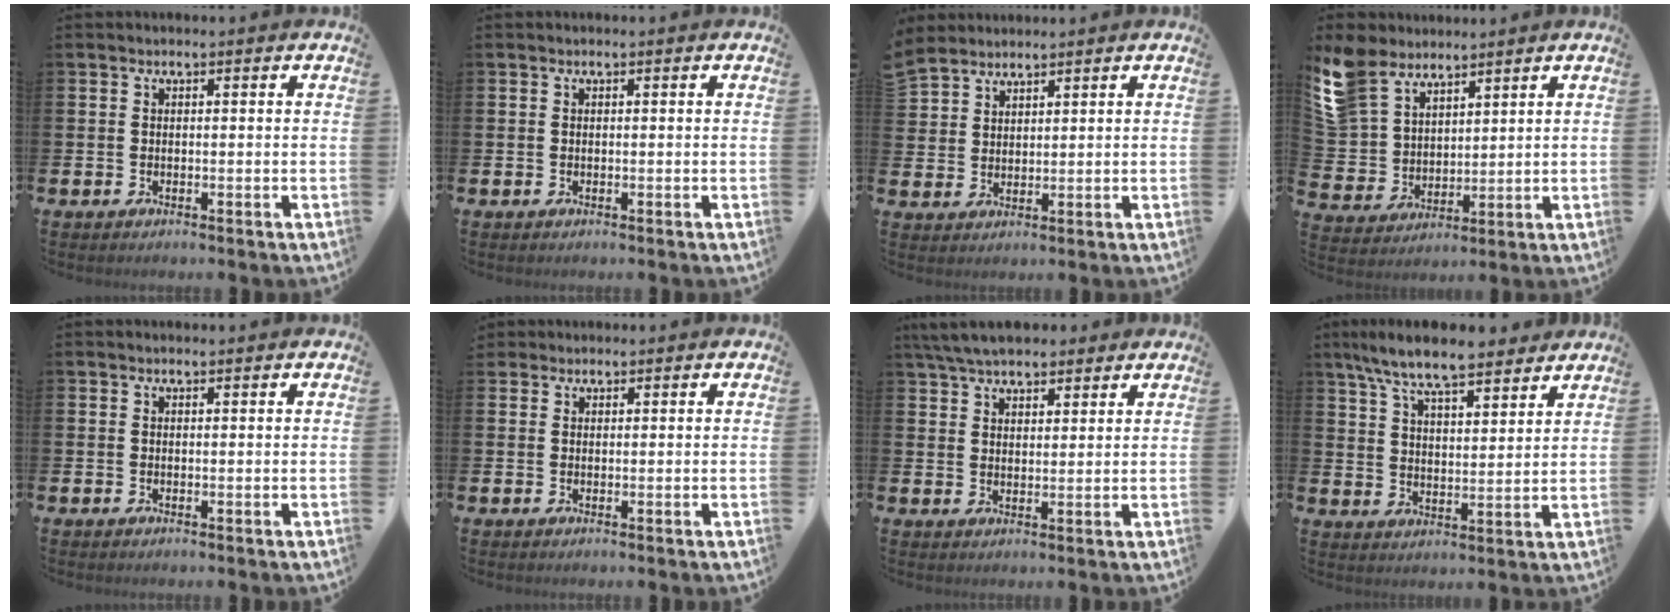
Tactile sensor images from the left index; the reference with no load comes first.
{"total": 0.0}
{"total": 3.9, "force": [3.7, 1.3, -0.4], "torque": [0.008, -0.019, 0.069]}
{"total": 8.7, "force": [7.3, 4.4, 1.7], "torque": [-0.079, -0.028, 0.141]}
{"total": 0.0}
{"total": 1.3, "force": [1.1, 0.7, -0.1], "torque": [0.013, 0.000, 0.019]}
{"total": 5.8, "force": [5.4, 1.5, 1.5], "torque": [-0.053, -0.008, 0.104]}
{"total": 8.8, "force": [8.1, 1.3, 3.1], "torque": [-0.087, -0.037, 0.149]}